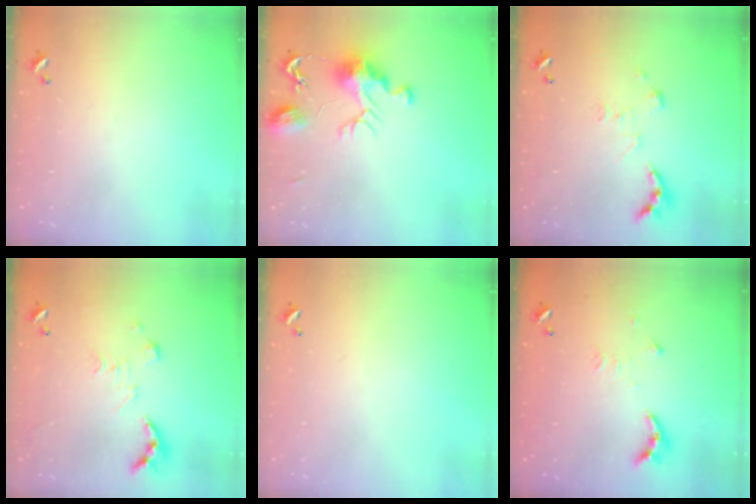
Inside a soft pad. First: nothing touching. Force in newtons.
{"total": 9.5, "press": 9.4, "slide": 1.4}
{"total": 2.9, "press": 2.7, "slide": 1.3}
{"total": 2.4, "press": 1.9, "slide": 1.5}
{"total": 0.0}
{"total": 9.3, "press": 9.2, "slide": 0.9}